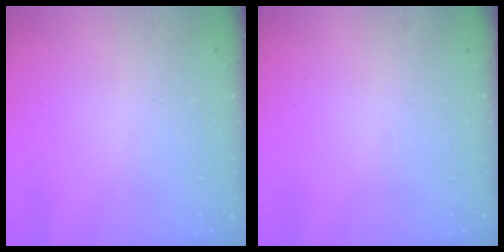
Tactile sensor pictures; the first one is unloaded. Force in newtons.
{"total": 0.0}